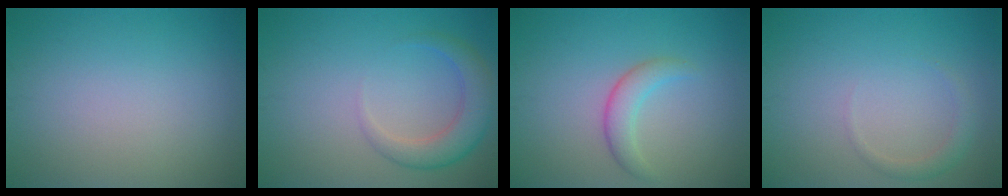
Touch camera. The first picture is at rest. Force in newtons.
{"total": 3.8, "press": 3.8, "slide": 0.4}
{"total": 2.4, "press": 2.4, "slide": 0.1}
{"total": 1.3, "press": 1.3, "slide": 0.1}